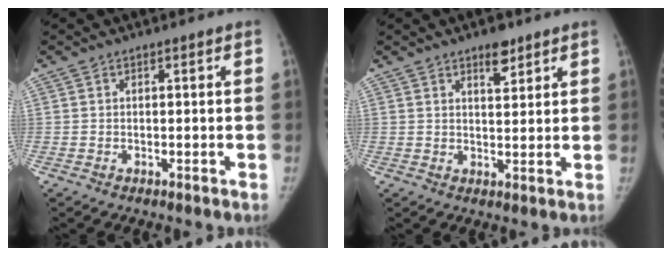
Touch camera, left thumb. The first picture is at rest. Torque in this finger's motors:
{"motor_torque": [0.30, -0.23, 0.31, -0.48, 0.13]}